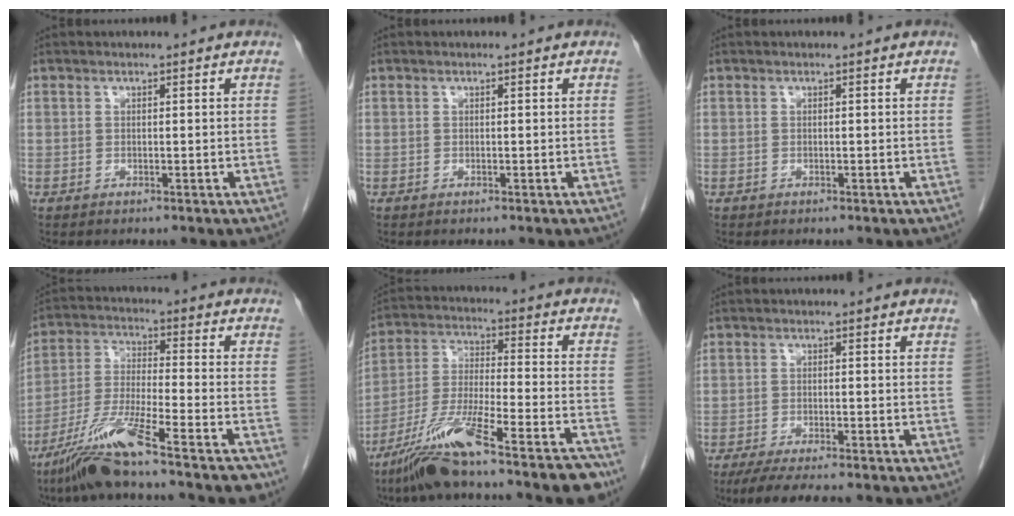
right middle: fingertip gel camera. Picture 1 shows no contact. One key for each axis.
{"total": 0.0}
{"total": 0.0}
{"total": 13.0, "fx": -9.4, "fy": -0.2, "fz": 8.9, "tx": -0.177, "ty": -0.028, "tz": -0.173}
{"total": 17.5, "fx": -13.3, "fy": 0.6, "fz": 11.3, "tx": -0.208, "ty": -0.018, "tz": -0.230}
{"total": 7.0, "fx": -5.8, "fy": 0.7, "fz": 3.9, "tx": -0.062, "ty": -0.017, "tz": -0.091}